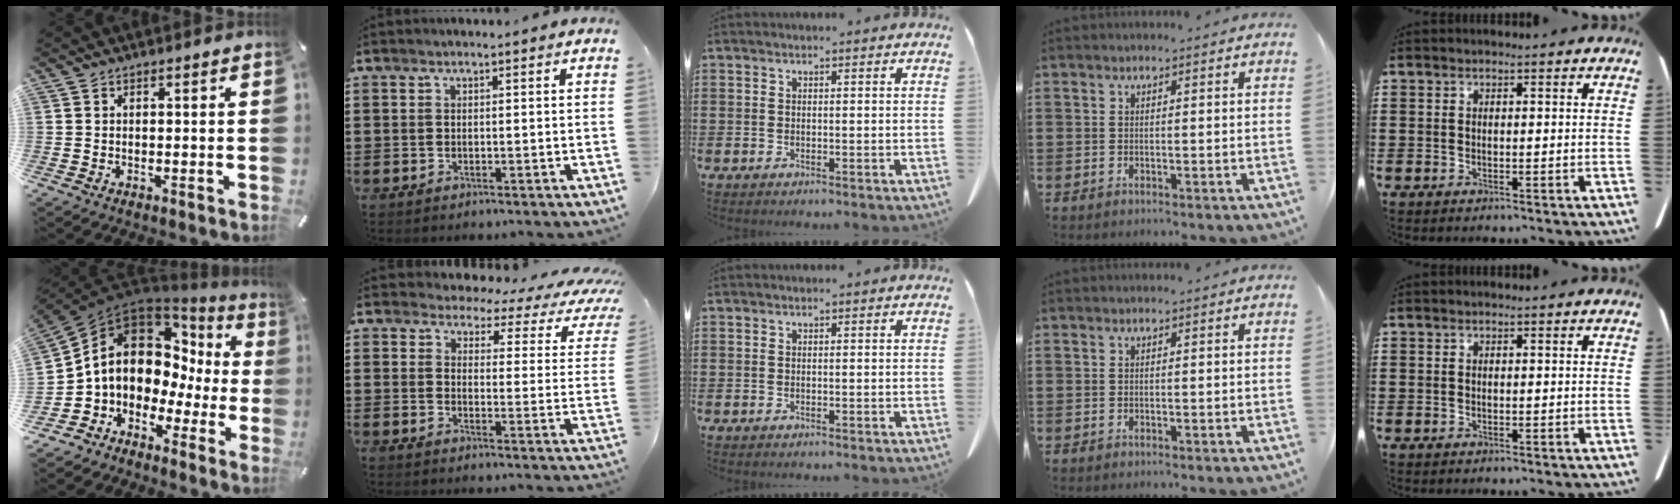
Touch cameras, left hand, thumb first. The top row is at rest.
{"thumb": {"total": 11.7, "force": [2.3, 9.5, 6.3], "torque": [-0.130, -0.030, 0.036]}, "index": {"total": 3.3, "force": [2.5, 1.4, 1.6], "torque": [-0.041, -0.015, 0.033]}}